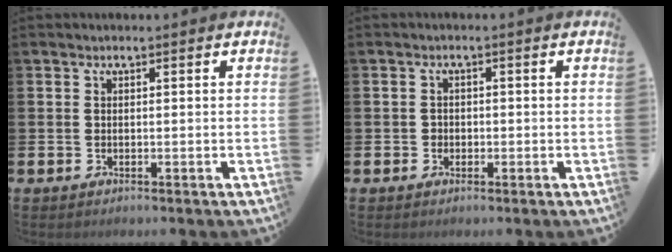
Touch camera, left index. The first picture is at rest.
{"total": 1.2, "force": [-0.3, 1.1, 0.2], "torque": [-0.004, 0.006, -0.010]}